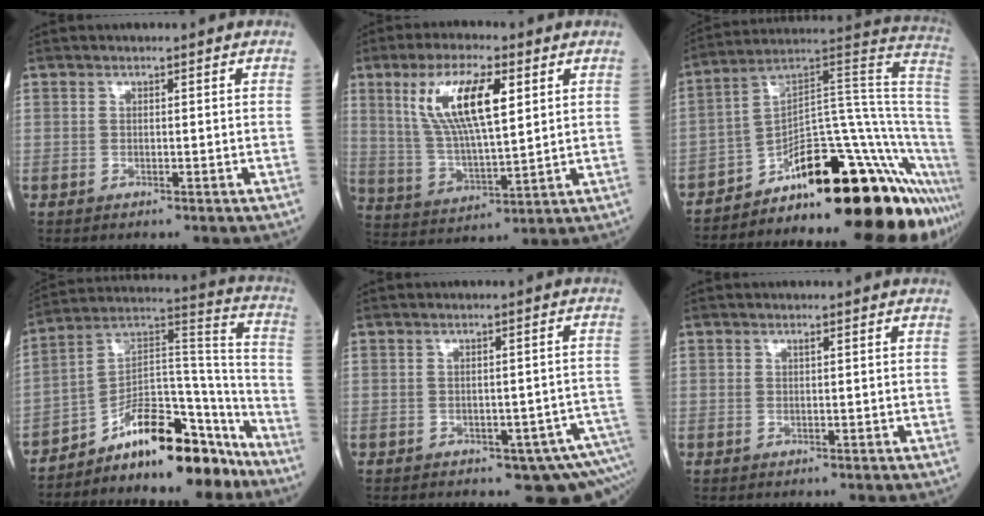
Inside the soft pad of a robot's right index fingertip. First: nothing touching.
{"total": 12.7, "force": [4.8, 3.0, 11.4], "torque": [-0.233, 0.010, 0.096]}
{"total": 22.7, "force": [-14.5, 3.5, 17.1], "torque": [-0.140, 0.053, -0.211]}
{"total": 14.4, "force": [-11.0, 4.6, 8.1], "torque": [-0.110, 0.053, -0.182]}
{"total": 7.5, "force": [-5.7, 2.6, 4.1], "torque": [-0.026, 0.008, -0.069]}
{"total": 0.0}